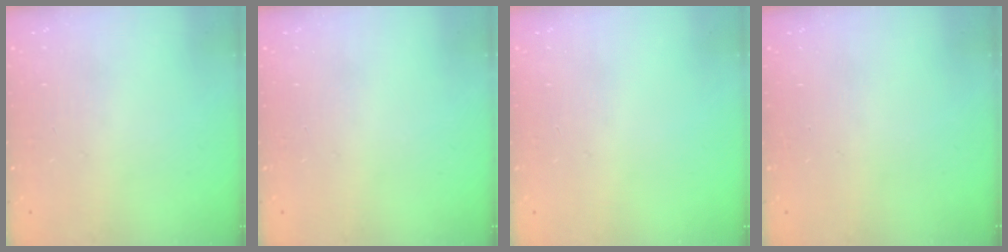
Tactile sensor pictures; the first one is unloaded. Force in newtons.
{"total": 0.0}
{"total": 0.0}
{"total": 0.0}